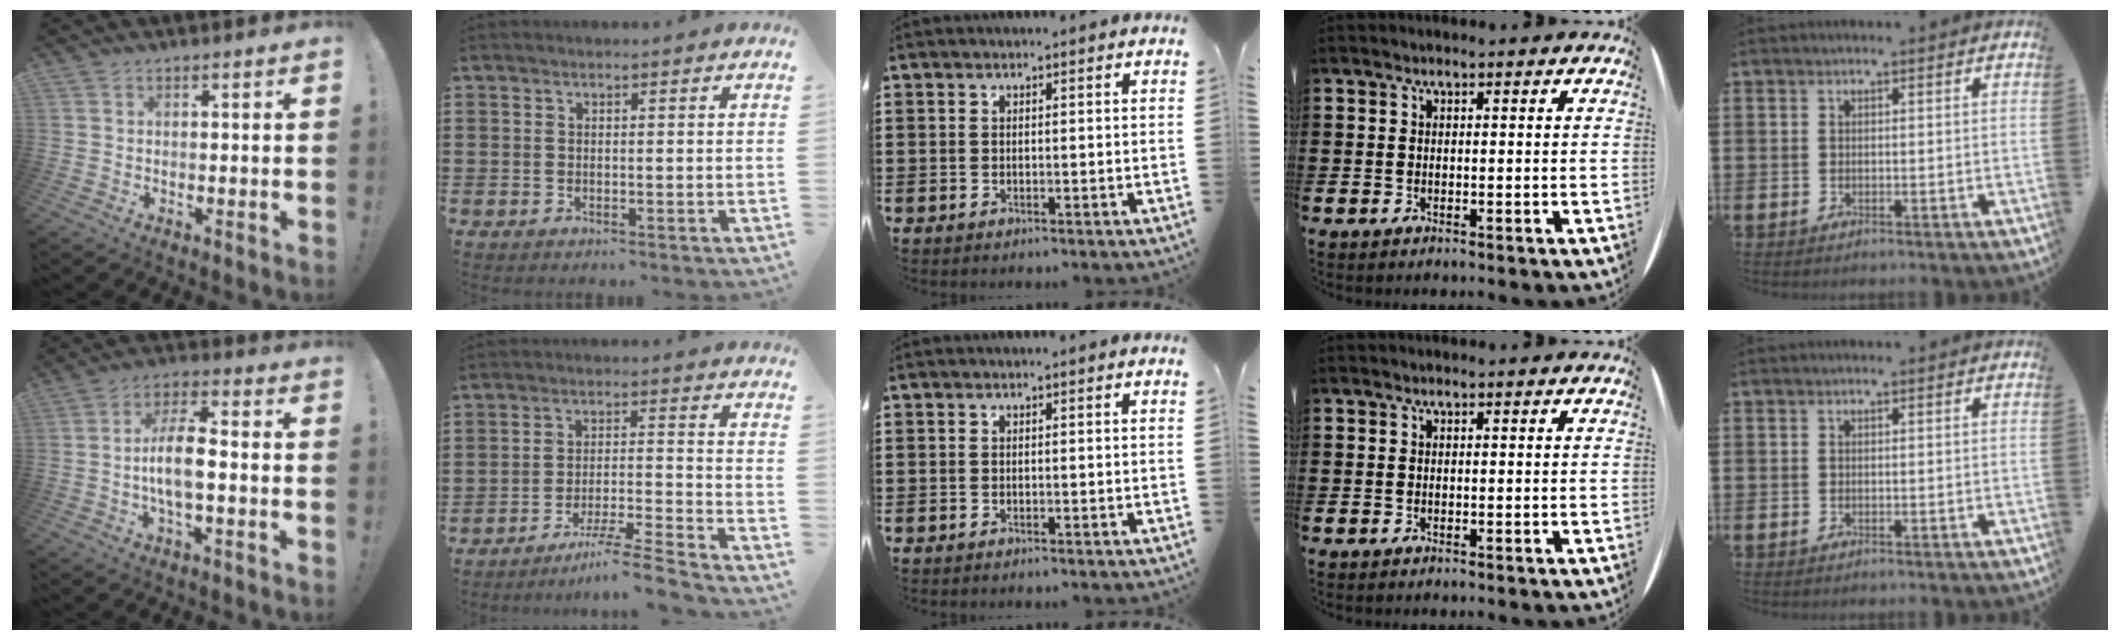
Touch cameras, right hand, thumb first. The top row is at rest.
{"thumb": {"total": 10.1, "force": [-2.1, 3.5, 9.2], "torque": [-0.181, 0.010, -0.039]}, "index": {"total": 7.1, "force": [-6.1, -0.6, 3.7], "torque": [-0.071, -0.013, -0.118]}}